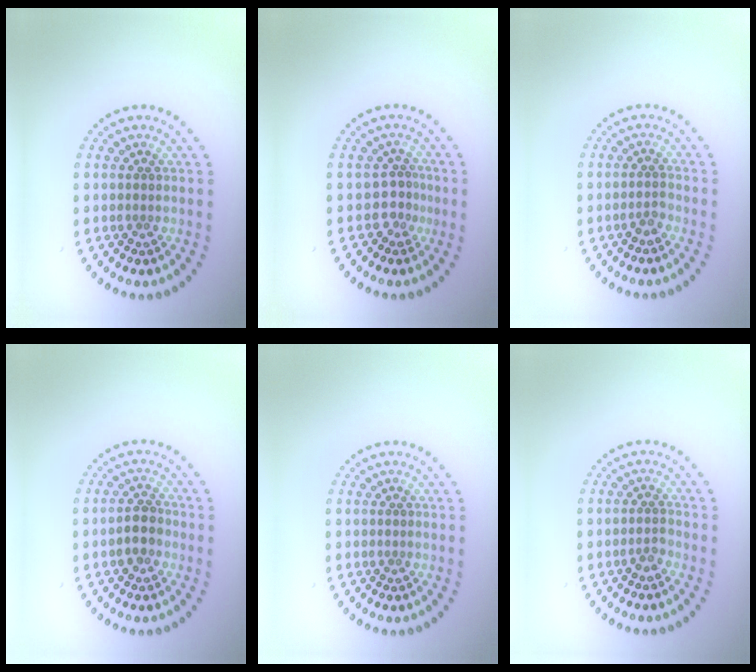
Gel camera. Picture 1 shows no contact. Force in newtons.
{"total": 2.0, "press": 1.3, "slide": 1.5}
{"total": 1.1, "press": 0.8, "slide": 0.7}
{"total": 2.4, "press": 2.2, "slide": 0.8}
{"total": 0.0}
{"total": 1.1, "press": 0.8, "slide": 0.7}